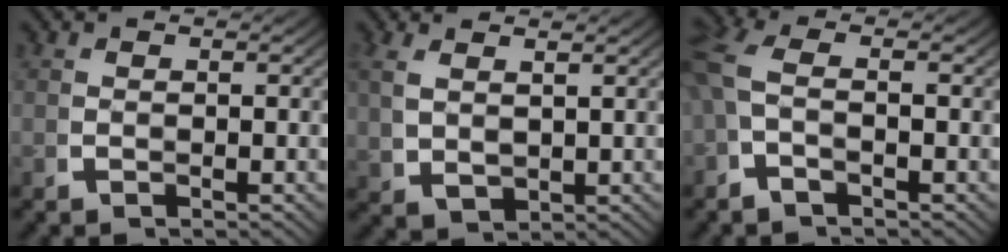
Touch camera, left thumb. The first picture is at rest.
{"total": 2.6, "force": [1.6, 1.3, 1.6], "torque": [-0.034, -0.009, 0.048]}
{"total": 2.9, "force": [-0.1, 1.7, 2.4], "torque": [-0.063, -0.002, -0.004]}